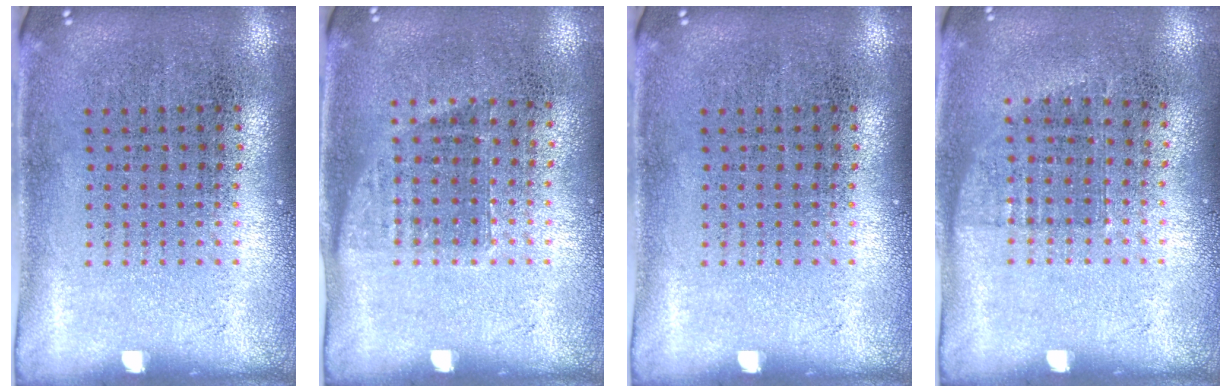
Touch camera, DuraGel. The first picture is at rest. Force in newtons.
{"total": 0.7, "press": 0.7, "slide": 0.4}
{"total": 0.0}
{"total": 0.7, "press": 0.6, "slide": 0.4}